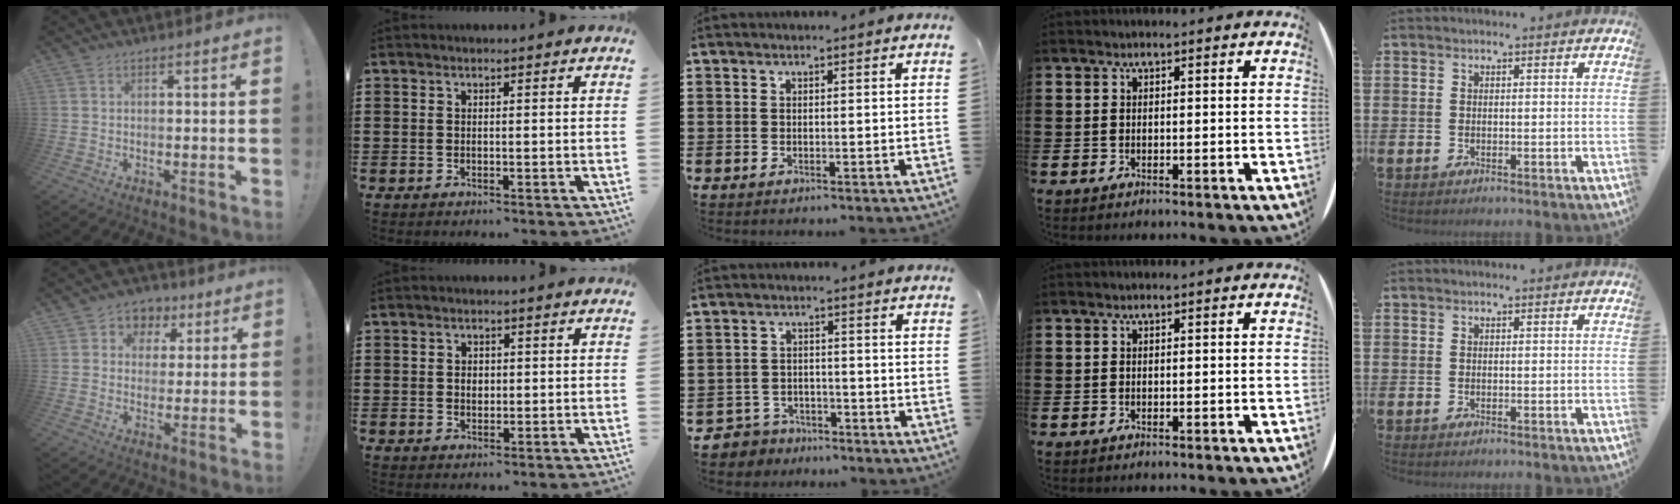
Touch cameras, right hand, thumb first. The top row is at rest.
{"thumb": {"total": 6.1, "force": [1.4, 5.8, 1.2], "torque": [-0.009, -0.009, 0.029]}, "index": {"total": 1.7, "force": [0.2, 1.3, 1.1], "torque": [-0.024, 0.008, 0.003]}, "middle": {"total": 3.4, "force": [-3.2, 1.0, -0.3], "torque": [-0.014, -0.002, -0.073]}}